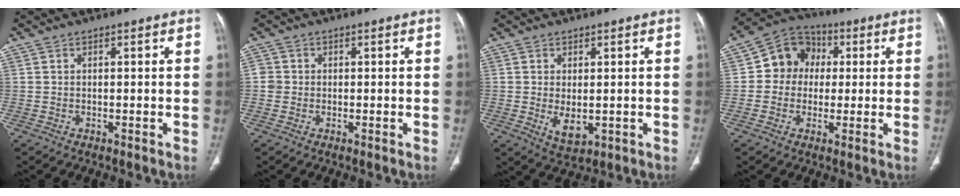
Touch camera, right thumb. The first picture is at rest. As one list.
[{"total": 2.0, "force": [-0.1, 1.9, 0.3], "torque": [0.007, 0.007, -0.004]}, {"total": 4.4, "force": [-0.5, 2.4, 3.7], "torque": [-0.058, -0.013, 0.006]}, {"total": 9.5, "force": [0.9, 8.5, 4.0], "torque": [-0.034, 0.018, 0.003]}]